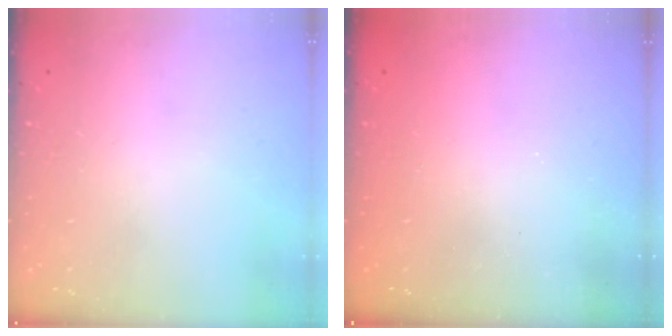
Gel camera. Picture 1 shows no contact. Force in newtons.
{"total": 2.5, "press": 2.4, "slide": 0.8}